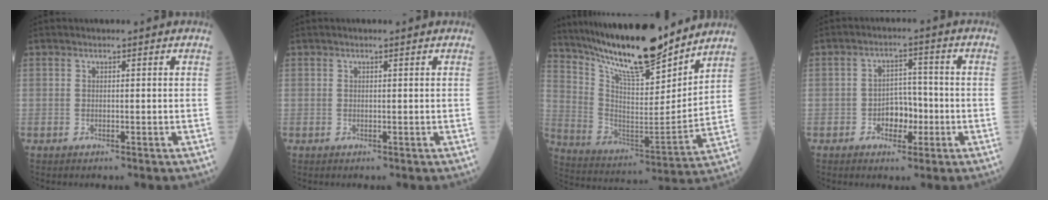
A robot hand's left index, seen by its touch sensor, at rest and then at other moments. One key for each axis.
{"total": 0.6, "fx": 0.5, "fy": 0.0, "fz": 0.3, "tx": -0.009, "ty": 0.005, "tz": 0.009}
{"total": 20.2, "fx": 17.0, "fy": 3.0, "fz": 10.4, "tx": -0.186, "ty": -0.015, "tz": 0.300}
{"total": 4.9, "fx": -1.7, "fy": 3.2, "fz": 3.3, "tx": -0.053, "ty": 0.012, "tz": -0.027}